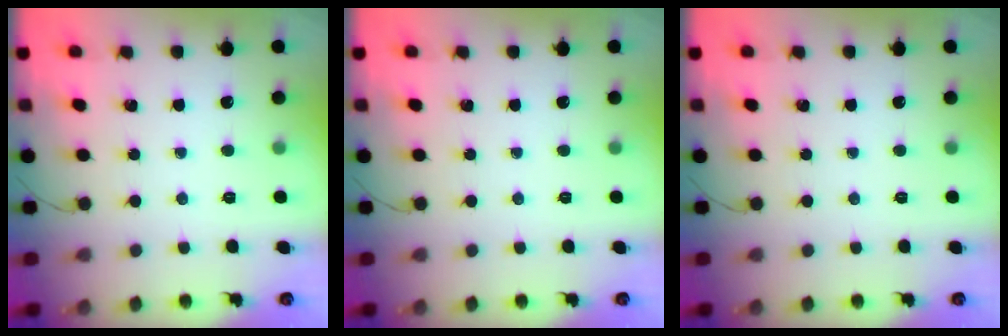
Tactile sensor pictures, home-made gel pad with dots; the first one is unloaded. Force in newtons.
{"total": 0.0}
{"total": 0.0}